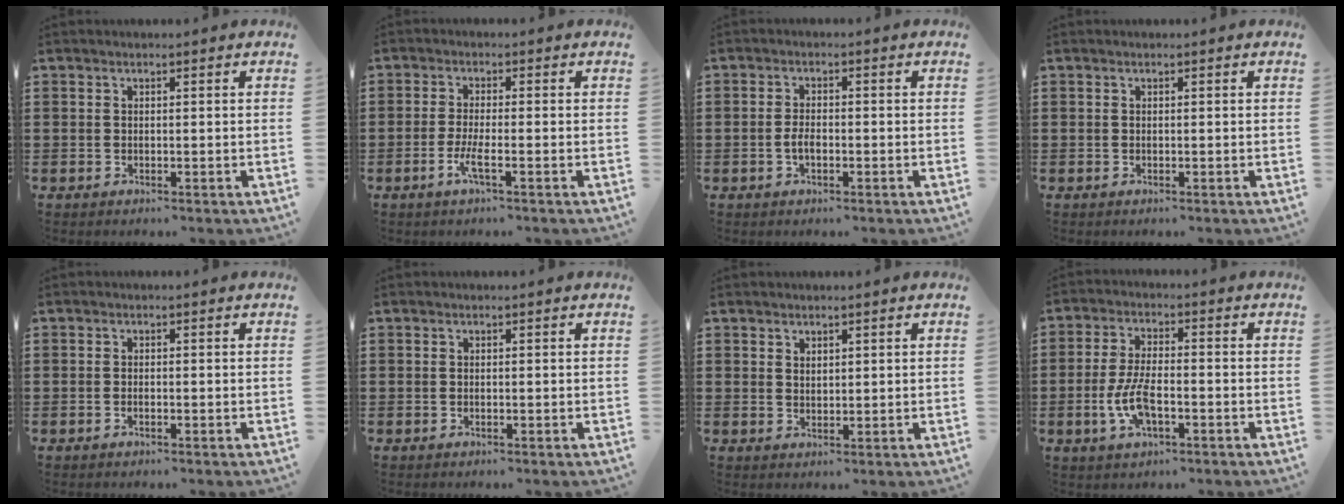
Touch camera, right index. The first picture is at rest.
{"total": 3.4, "force": [-1.7, 0.3, 3.0], "torque": [-0.062, -0.005, -0.036]}
{"total": 2.2, "force": [-0.7, 1.1, 1.8], "torque": [-0.043, 0.001, -0.016]}
{"total": 0.0}
{"total": 0.5, "force": [-0.4, 0.1, 0.3], "torque": [-0.007, -0.003, -0.007]}
{"total": 0.0}
{"total": 1.4, "force": [1.3, 0.7, 0.1], "torque": [-0.002, 0.001, 0.025]}
{"total": 7.1, "force": [-2.2, 2.8, 6.1], "torque": [-0.142, -0.007, -0.046]}